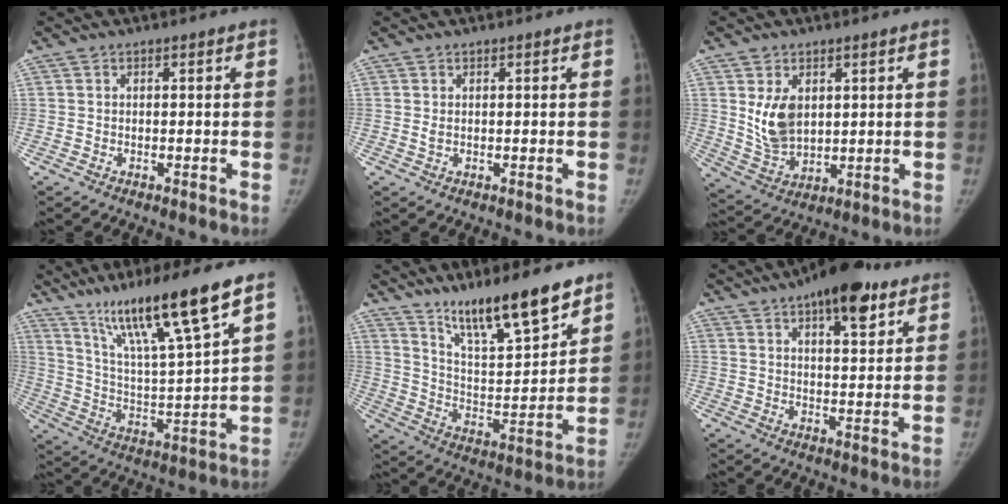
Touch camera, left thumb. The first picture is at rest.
{"total": 0.9, "force": [0.3, 0.4, 0.7], "torque": [-0.016, 0.002, 0.010]}
{"total": 8.7, "force": [2.3, 5.8, 6.1], "torque": [-0.093, -0.020, 0.061]}
{"total": 19.1, "force": [12.8, 1.3, 14.1], "torque": [-0.230, -0.057, 0.228]}
{"total": 17.2, "force": [13.0, 3.4, 10.8], "torque": [-0.145, -0.083, 0.227]}
{"total": 13.5, "force": [8.2, 5.2, 9.4], "torque": [-0.105, -0.028, 0.117]}